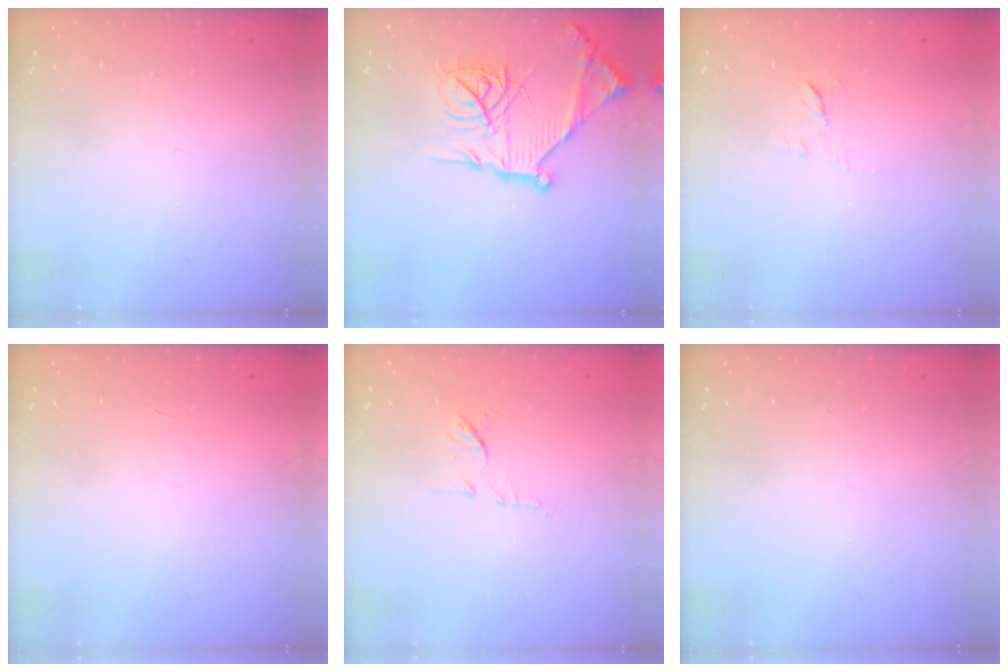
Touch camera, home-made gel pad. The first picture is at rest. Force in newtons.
{"total": 20.2, "press": 20.1, "slide": 1.9}
{"total": 5.4, "press": 5.3, "slide": 0.7}
{"total": 1.7, "press": 1.7, "slide": 0.1}
{"total": 7.1, "press": 7.1, "slide": 1.0}
{"total": 0.0}